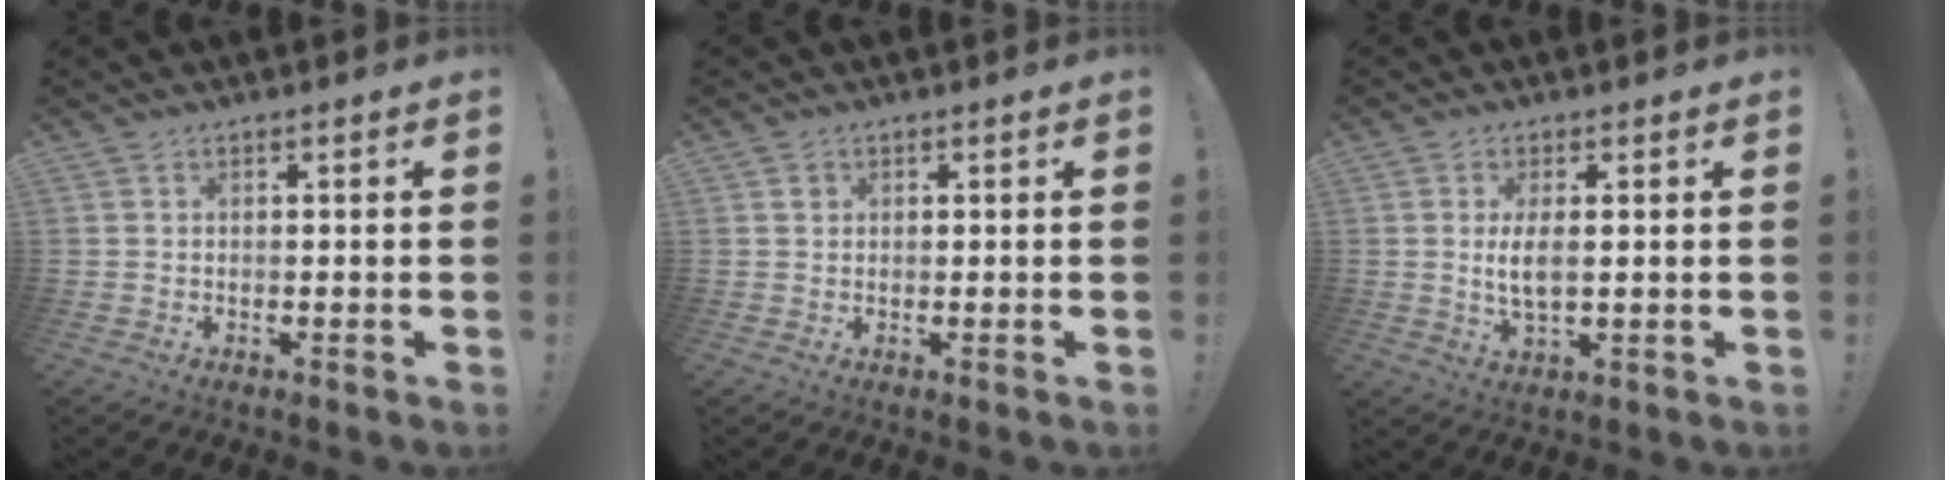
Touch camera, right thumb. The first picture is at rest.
{"total": 1.4, "force": [0.6, 1.2, 0.3], "torque": [0.010, -0.003, 0.008]}
{"total": 5.5, "force": [0.6, 1.9, 5.1], "torque": [-0.104, -0.013, 0.005]}